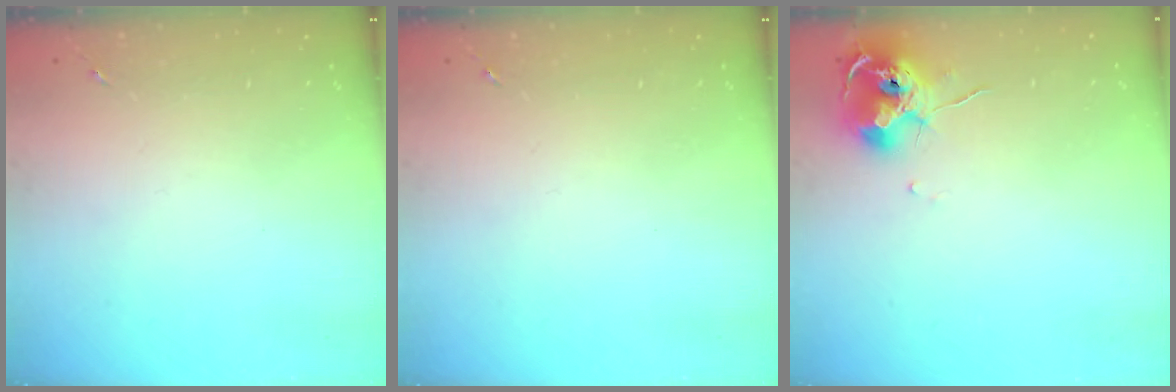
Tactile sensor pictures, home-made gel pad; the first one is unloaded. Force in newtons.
{"total": 0.0}
{"total": 10.4, "press": 10.3, "slide": 1.2}